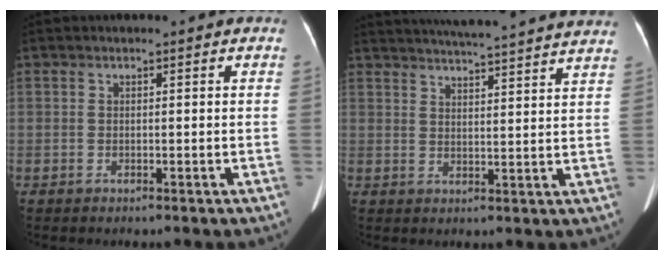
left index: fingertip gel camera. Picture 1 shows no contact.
{"total": 23.5, "force": [21.9, 0.6, 8.5], "torque": [-0.136, -0.012, 0.272]}